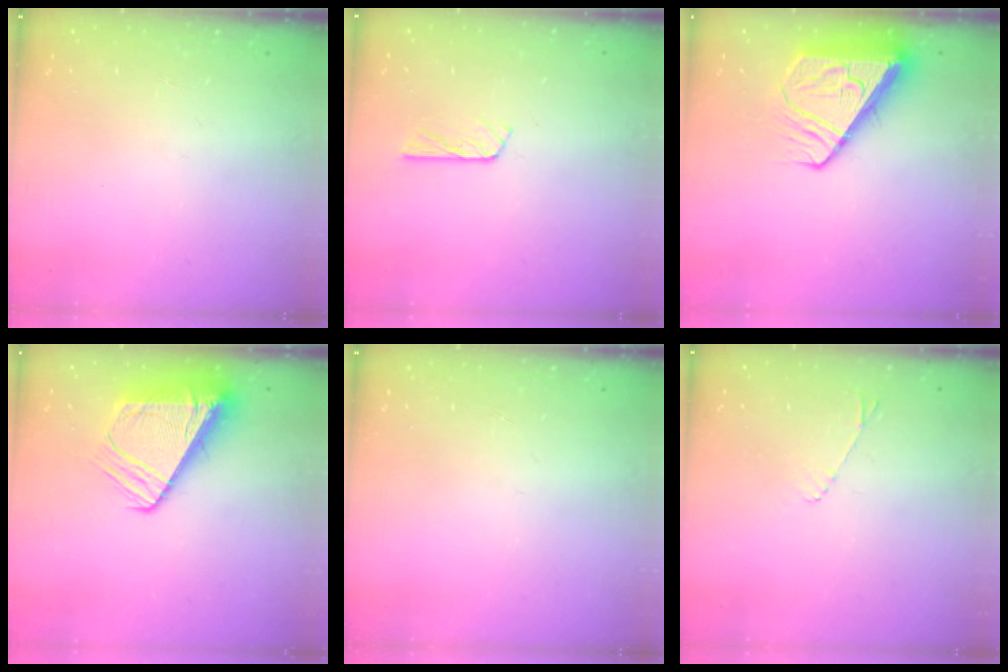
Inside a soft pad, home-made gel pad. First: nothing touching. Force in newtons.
{"total": 4.3, "press": 4.3, "slide": 0.4}
{"total": 8.3, "press": 8.2, "slide": 1.1}
{"total": 11.3, "press": 11.2, "slide": 1.1}
{"total": 0.0}
{"total": 4.4, "press": 4.3, "slide": 0.7}